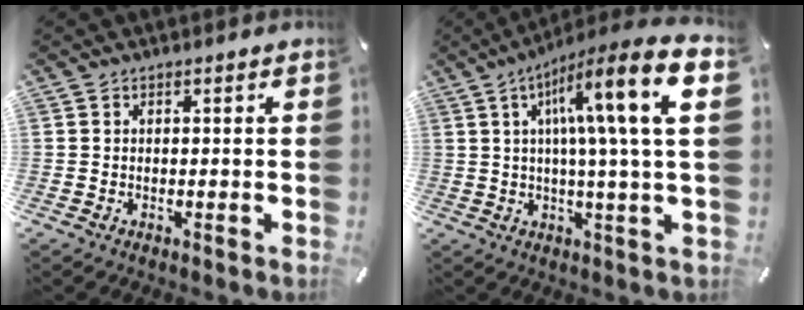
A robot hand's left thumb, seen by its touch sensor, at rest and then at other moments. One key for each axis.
{"total": 19.1, "fx": 5.4, "fy": 2.2, "fz": 18.2, "tx": -0.293, "ty": -0.019, "tz": 0.063}